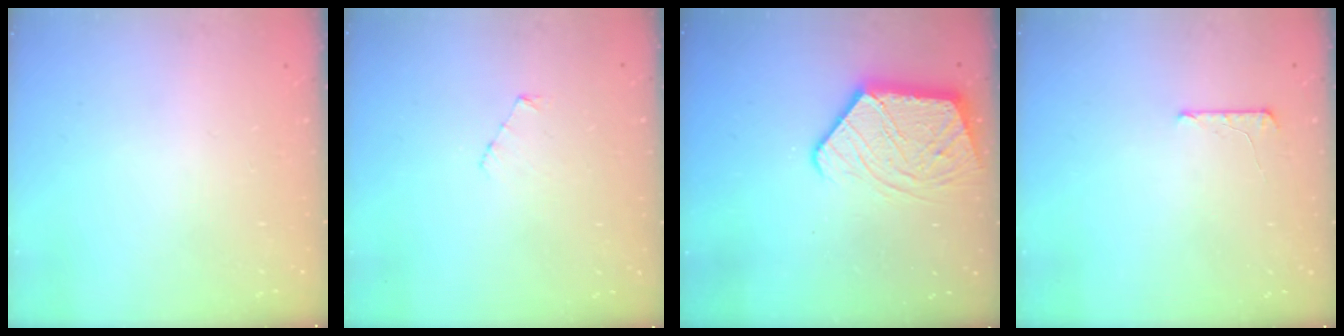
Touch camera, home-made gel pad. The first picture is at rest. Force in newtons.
{"total": 3.0, "press": 3.0, "slide": 0.3}
{"total": 11.9, "press": 11.9, "slide": 1.0}
{"total": 5.3, "press": 5.2, "slide": 0.5}